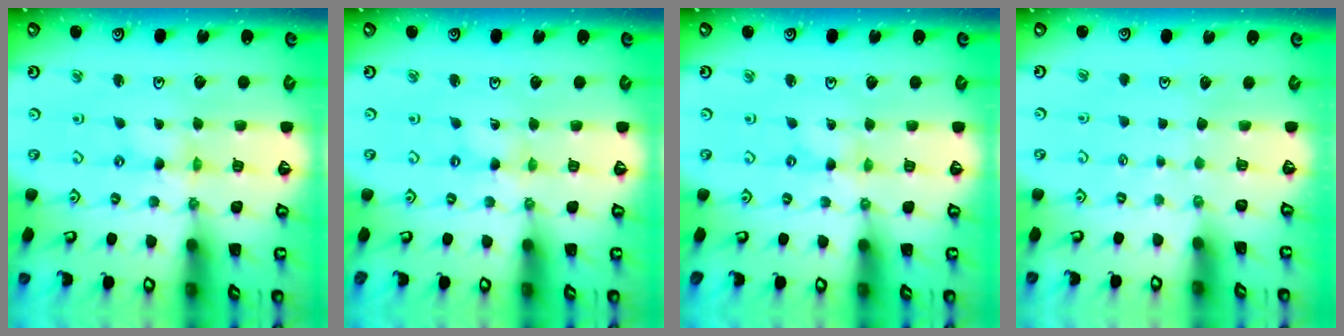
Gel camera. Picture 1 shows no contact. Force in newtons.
{"total": 0.0}
{"total": 0.0}
{"total": 0.6, "press": 0.6, "slide": 0.1}